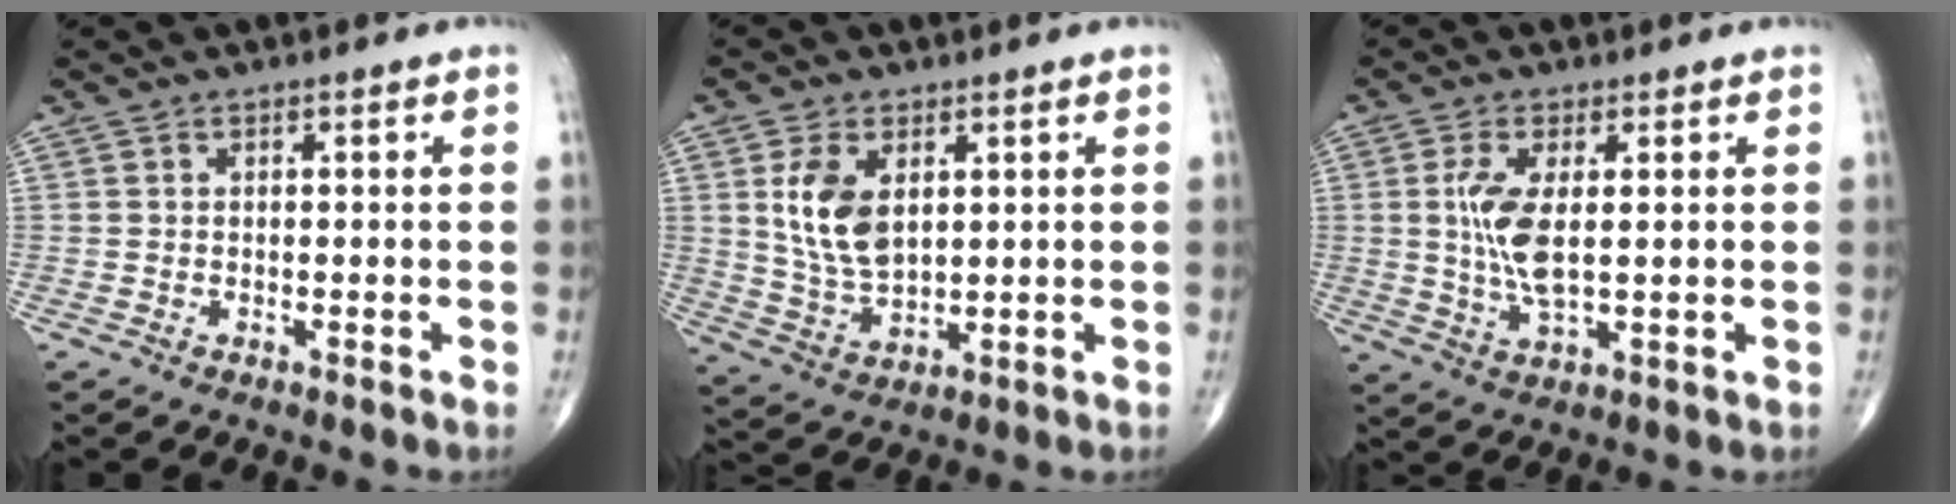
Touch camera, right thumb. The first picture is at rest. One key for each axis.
{"total": 9.7, "fx": 2.7, "fy": 5.7, "fz": 7.5, "tx": -0.136, "ty": -0.015, "tz": 0.061}
{"total": 8.0, "fx": 1.1, "fy": 3.0, "fz": 7.3, "tx": -0.160, "ty": -0.013, "tz": 0.025}